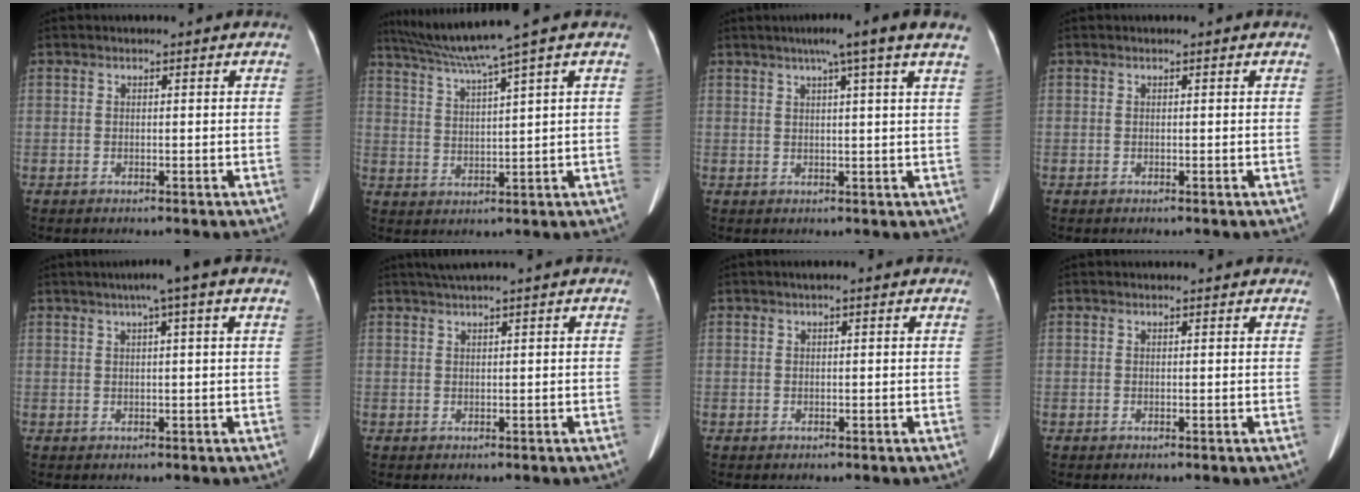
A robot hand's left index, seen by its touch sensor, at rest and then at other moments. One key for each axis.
{"total": 8.1, "fx": 6.3, "fy": -2.4, "fz": 4.5, "tx": -0.083, "ty": 0.003, "tz": 0.116}
{"total": 8.1, "fx": 5.6, "fy": -1.1, "fz": 5.7, "tx": -0.080, "ty": 0.021, "tz": 0.062}
{"total": 0.0}
{"total": 5.6, "fx": 3.3, "fy": -0.5, "fz": 4.6, "tx": -0.069, "ty": 0.025, "tz": 0.046}
{"total": 2.2, "fx": 1.8, "fy": -0.4, "fz": 1.3, "tx": -0.023, "ty": 0.020, "tz": 0.040}
{"total": 1.7, "fx": 1.2, "fy": 0.3, "fz": 1.2, "tx": -0.017, "ty": 0.018, "tz": 0.013}
{"total": 4.0, "fx": 3.7, "fy": 0.9, "fz": 1.4, "tx": -0.017, "ty": 0.020, "tz": 0.032}